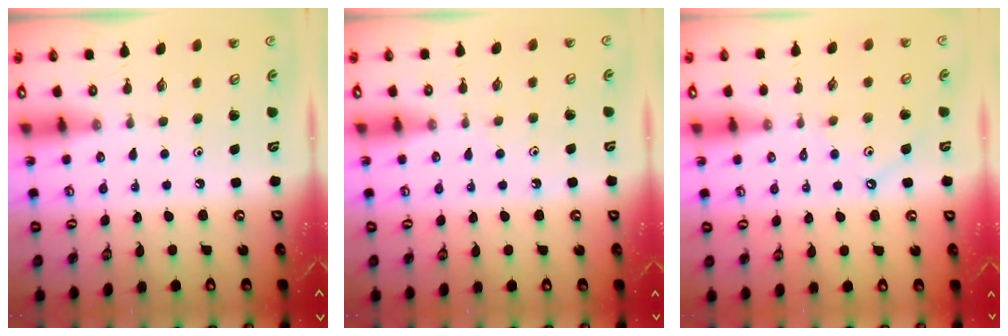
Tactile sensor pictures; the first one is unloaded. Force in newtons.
{"total": 3.9, "press": 3.9, "slide": 0.6}
{"total": 1.5, "press": 1.4, "slide": 0.2}